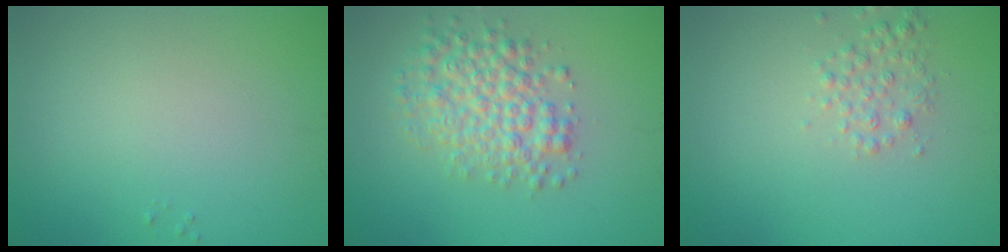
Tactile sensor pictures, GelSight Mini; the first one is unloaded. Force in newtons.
{"total": 4.6, "press": 4.6, "slide": 0.2}
{"total": 1.8, "press": 1.8, "slide": 0.0}